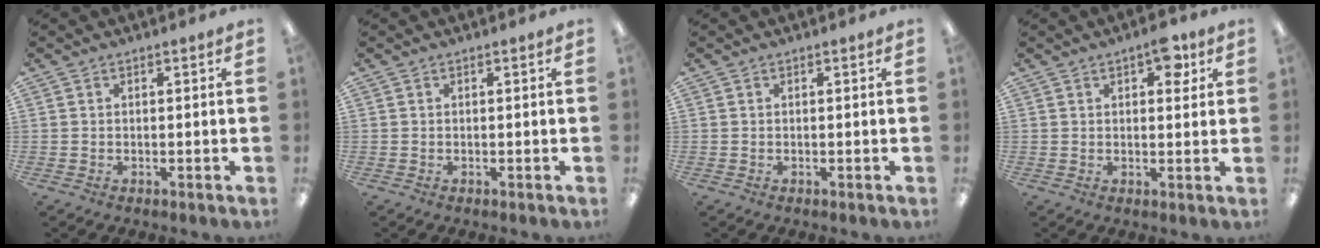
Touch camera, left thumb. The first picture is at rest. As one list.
[{"total": 0.0}, {"total": 0.0}, {"total": 6.3, "force": [2.9, 3.2, 4.6], "torque": [-0.047, -0.012, 0.043]}]